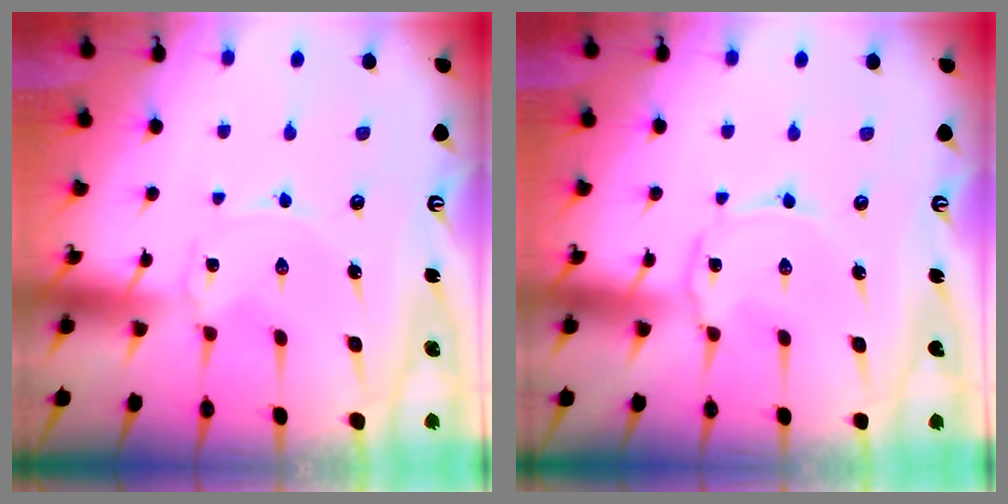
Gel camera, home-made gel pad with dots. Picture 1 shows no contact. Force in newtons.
{"total": 1.4, "press": 1.4, "slide": 0.1}